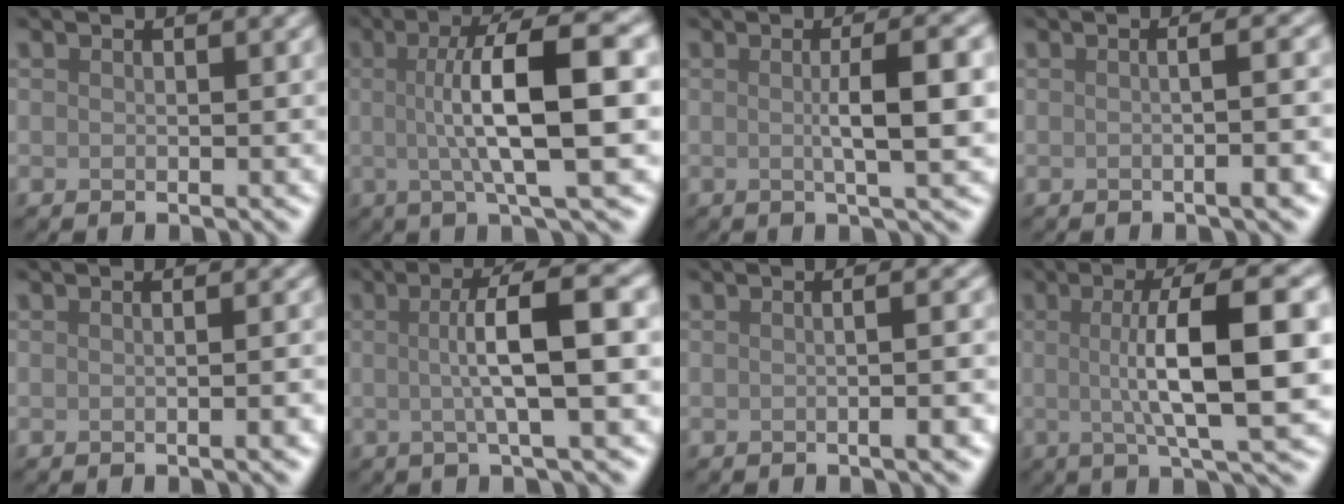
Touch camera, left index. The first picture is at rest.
{"total": 10.4, "force": [0.8, 2.5, 10.1], "torque": [-0.132, 0.010, 0.008]}
{"total": 5.5, "force": [0.2, 1.1, 5.3], "torque": [-0.076, 0.007, 0.001]}
{"total": 4.9, "force": [-0.4, 1.9, 4.5], "torque": [-0.019, 0.014, -0.016]}
{"total": 2.3, "force": [-0.5, 0.8, 2.1], "torque": [-0.010, 0.006, -0.004]}
{"total": 6.7, "force": [0.5, 1.3, 6.5], "torque": [-0.098, 0.011, 0.003]}
{"total": 4.4, "force": [-0.4, 1.7, 4.0], "torque": [-0.014, 0.014, -0.016]}
{"total": 10.5, "force": [0.7, 2.5, 10.2], "torque": [-0.130, 0.010, 0.010]}